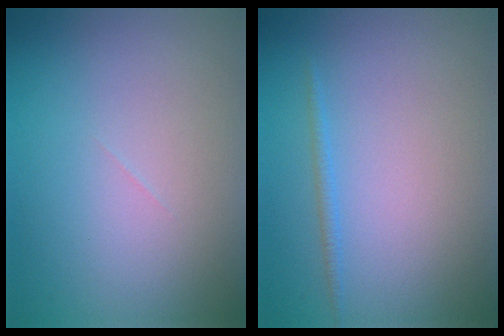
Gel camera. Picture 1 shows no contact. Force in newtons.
{"total": 0.8, "press": 0.8, "slide": 0.1}